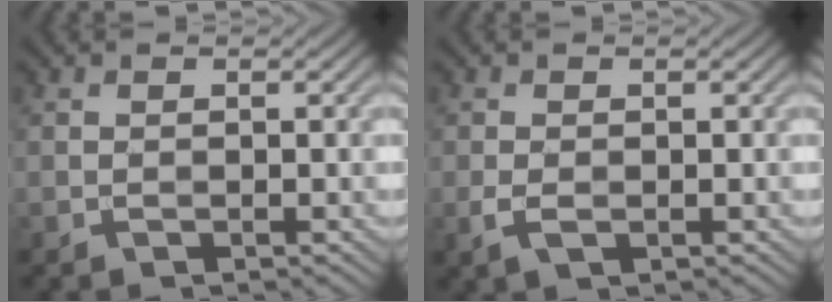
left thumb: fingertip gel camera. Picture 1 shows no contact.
{"total": 2.0, "force": [-0.6, 1.2, 1.5], "torque": [-0.040, -0.006, -0.010]}